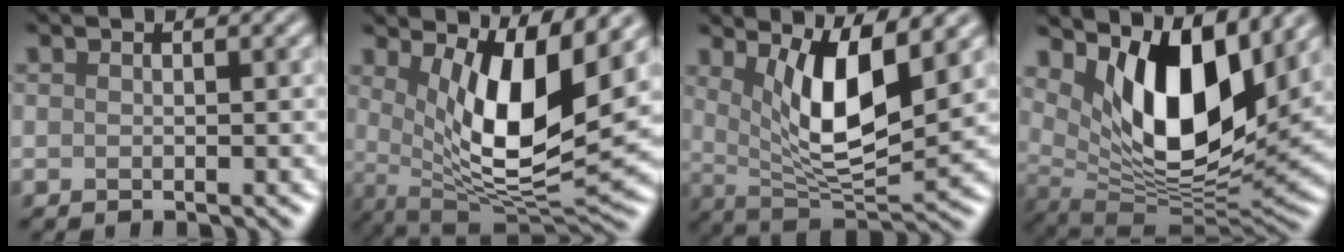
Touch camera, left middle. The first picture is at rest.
{"total": 9.5, "force": [2.8, 3.1, 8.5], "torque": [-0.145, -0.023, 0.053]}
{"total": 7.5, "force": [2.8, 2.4, 6.5], "torque": [-0.115, -0.019, 0.053]}
{"total": 10.8, "force": [4.5, 4.9, 8.5], "torque": [-0.134, -0.025, 0.082]}